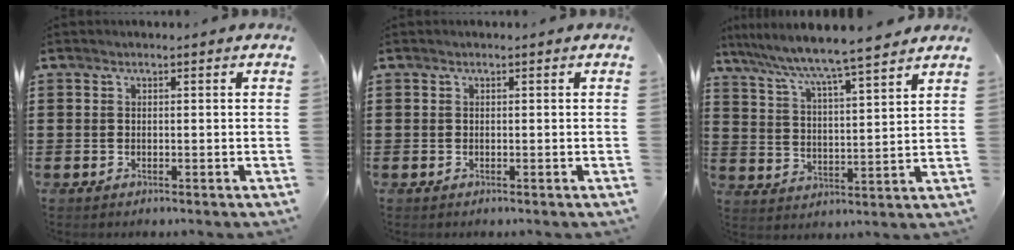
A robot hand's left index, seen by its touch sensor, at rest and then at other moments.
{"total": 0.0}
{"total": 5.8, "force": [5.4, -0.7, 2.2], "torque": [-0.067, -0.040, 0.084]}